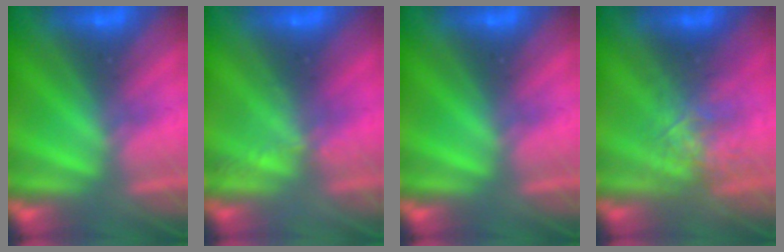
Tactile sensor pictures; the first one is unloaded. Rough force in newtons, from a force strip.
{"total": 2.2}
{"total": 0.0}
{"total": 2.6}